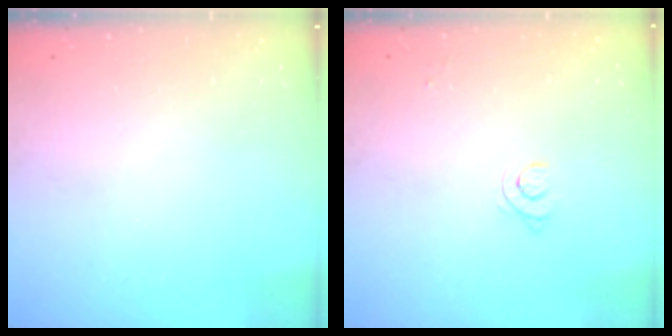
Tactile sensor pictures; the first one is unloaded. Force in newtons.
{"total": 3.6, "press": 3.6, "slide": 0.6}